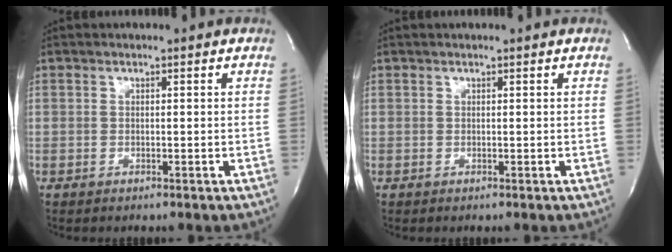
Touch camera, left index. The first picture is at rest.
{"total": 1.4, "force": [1.3, 0.1, 0.6], "torque": [-0.008, 0.015, 0.017]}